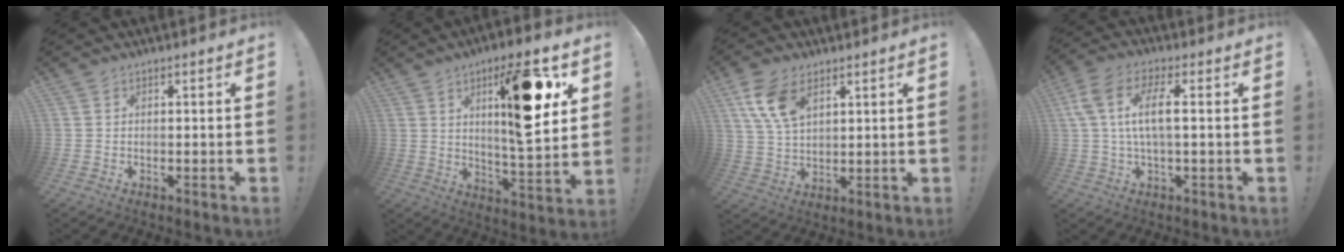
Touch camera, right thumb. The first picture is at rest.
{"total": 18.5, "force": [7.8, 4.4, 16.2], "torque": [-0.236, -0.034, 0.107]}
{"total": 10.6, "force": [5.4, 5.9, 7.0], "torque": [-0.144, -0.011, 0.101]}
{"total": 10.4, "force": [1.1, 3.7, 9.7], "torque": [-0.198, 0.004, 0.018]}